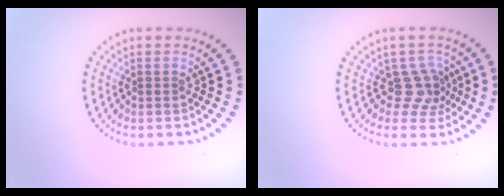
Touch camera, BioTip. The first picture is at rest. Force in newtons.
{"total": 2.8, "press": 2.1, "slide": 1.8}